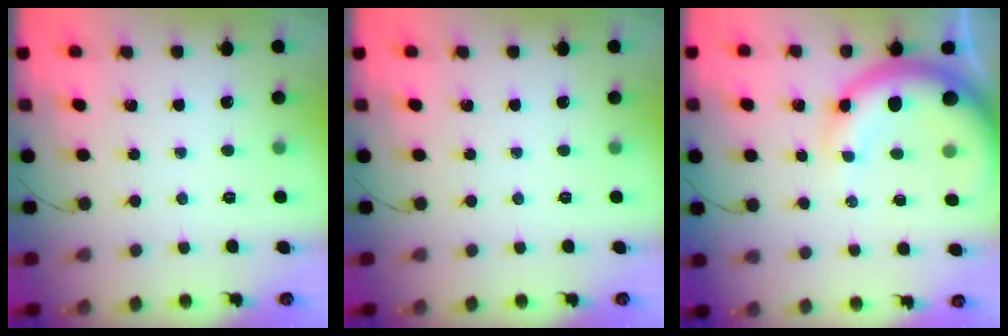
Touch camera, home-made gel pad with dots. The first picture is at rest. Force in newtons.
{"total": 0.0}
{"total": 10.9, "press": 10.7, "slide": 2.4}